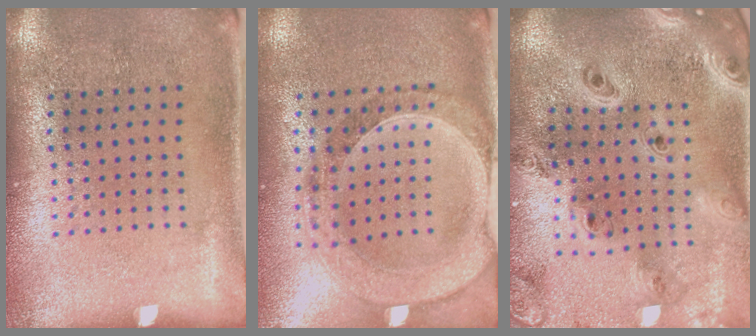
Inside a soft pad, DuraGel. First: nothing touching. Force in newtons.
{"total": 1.5, "press": 1.4, "slide": 0.4}
{"total": 3.5, "press": 2.8, "slide": 2.1}